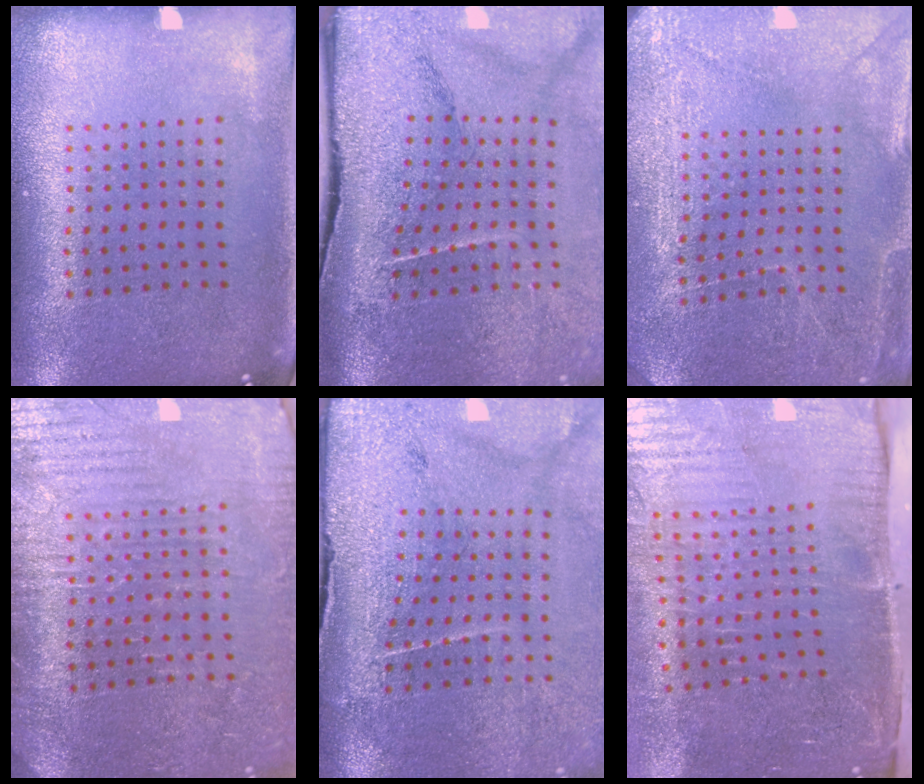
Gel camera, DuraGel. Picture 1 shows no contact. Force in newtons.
{"total": 4.8, "press": 3.8, "slide": 3.0}
{"total": 2.9, "press": 2.8, "slide": 0.3}
{"total": 3.9, "press": 3.7, "slide": 1.2}
{"total": 3.5, "press": 3.3, "slide": 0.9}
{"total": 5.2, "press": 4.4, "slide": 2.8}